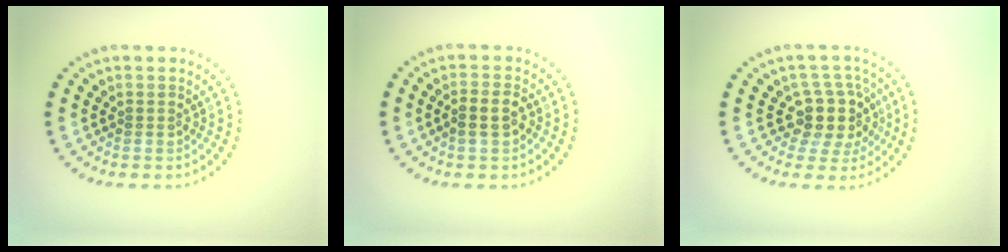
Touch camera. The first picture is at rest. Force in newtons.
{"total": 2.3, "press": 2.2, "slide": 0.6}
{"total": 4.0, "press": 3.3, "slide": 2.3}